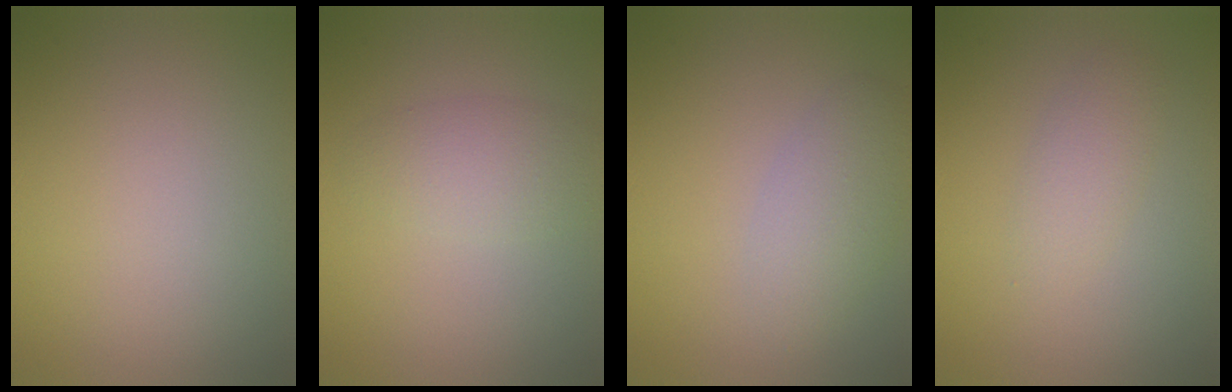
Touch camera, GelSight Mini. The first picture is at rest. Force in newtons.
{"total": 2.8, "press": 2.8, "slide": 0.2}
{"total": 2.8, "press": 2.8, "slide": 0.1}
{"total": 1.7, "press": 1.7, "slide": 0.1}